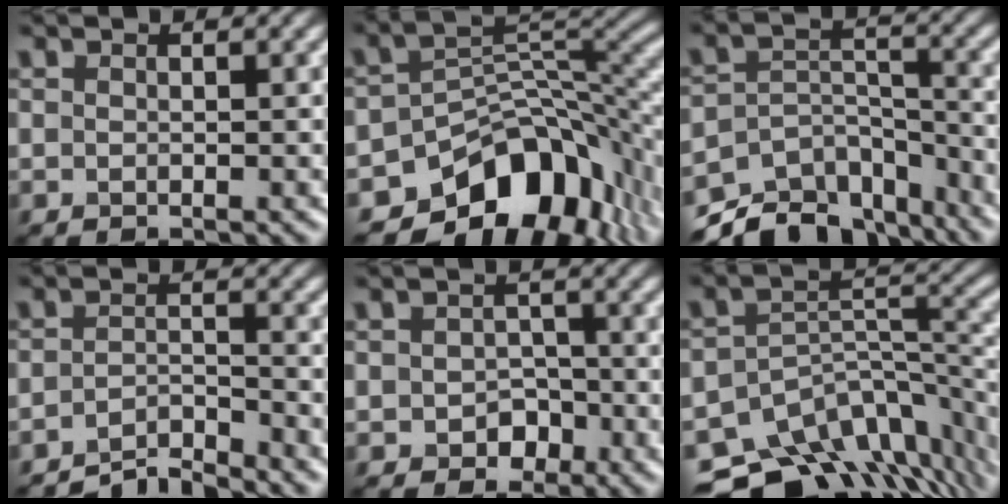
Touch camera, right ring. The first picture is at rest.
{"total": 10.8, "force": [-6.3, 6.4, 6.0], "torque": [-0.077, -0.001, -0.113]}
{"total": 10.9, "force": [-9.0, 5.2, 3.2], "torque": [-0.046, 0.006, -0.129]}
{"total": 3.6, "force": [-3.4, 0.3, 0.9], "torque": [-0.015, 0.006, -0.069]}
{"total": 2.2, "force": [-0.8, 1.8, 1.0], "torque": [-0.011, 0.001, -0.012]}
{"total": 12.5, "force": [-8.6, 6.4, 6.3], "torque": [-0.112, -0.007, -0.125]}